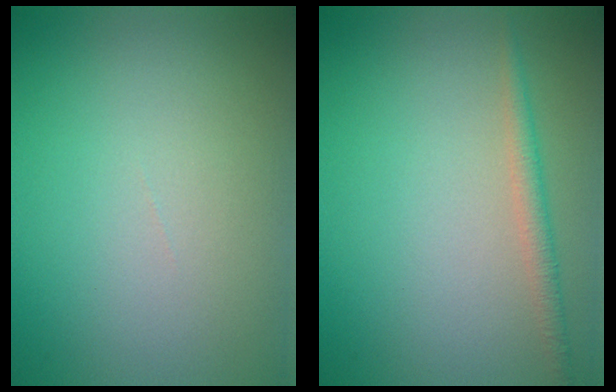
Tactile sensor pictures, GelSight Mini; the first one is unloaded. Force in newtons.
{"total": 1.7, "press": 1.7, "slide": 0.1}